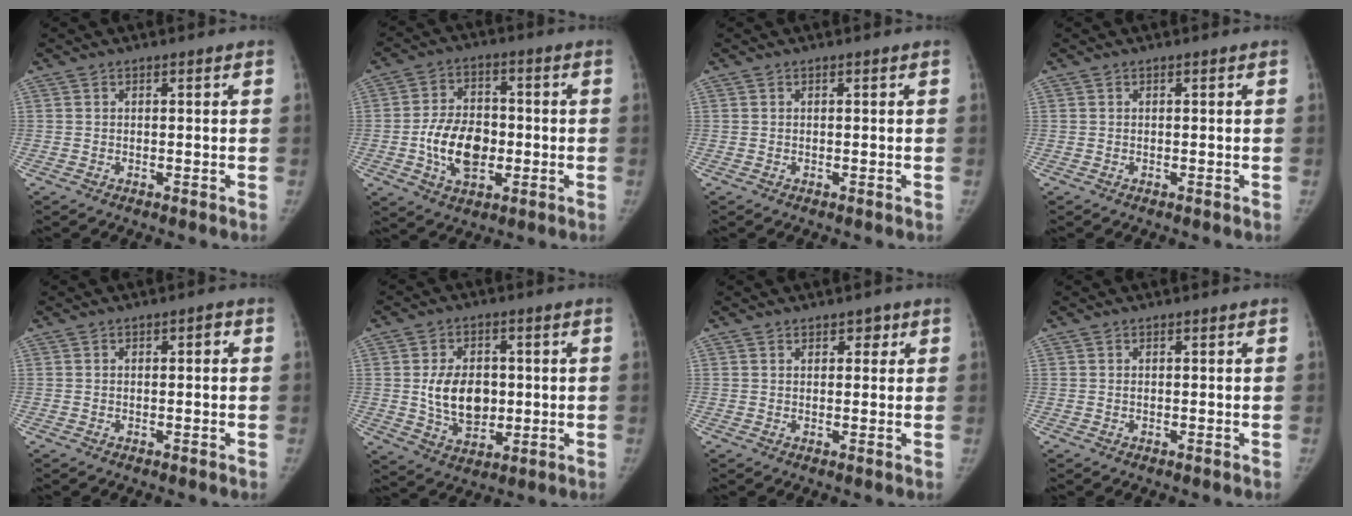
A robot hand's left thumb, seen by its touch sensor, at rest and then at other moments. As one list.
[{"total": 11.9, "force": [-2.1, 7.8, 8.7], "torque": [-0.130, 0.012, -0.036]}, {"total": 0.0}, {"total": 0.0}, {"total": 1.7, "force": [0.2, 0.8, 1.4], "torque": [-0.021, 0.011, -0.001]}, {"total": 11.2, "force": [0.3, 7.8, 8.0], "torque": [-0.107, -0.007, 0.014]}, {"total": 2.1, "force": [1.2, 1.4, 0.9], "torque": [0.011, -0.003, 0.012]}, {"total": 0.0}]